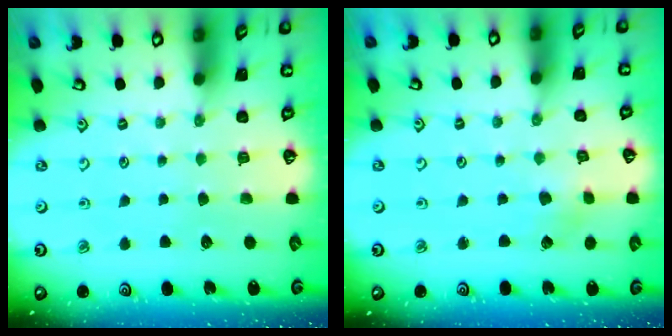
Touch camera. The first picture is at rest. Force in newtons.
{"total": 1.7, "press": 1.7, "slide": 0.2}